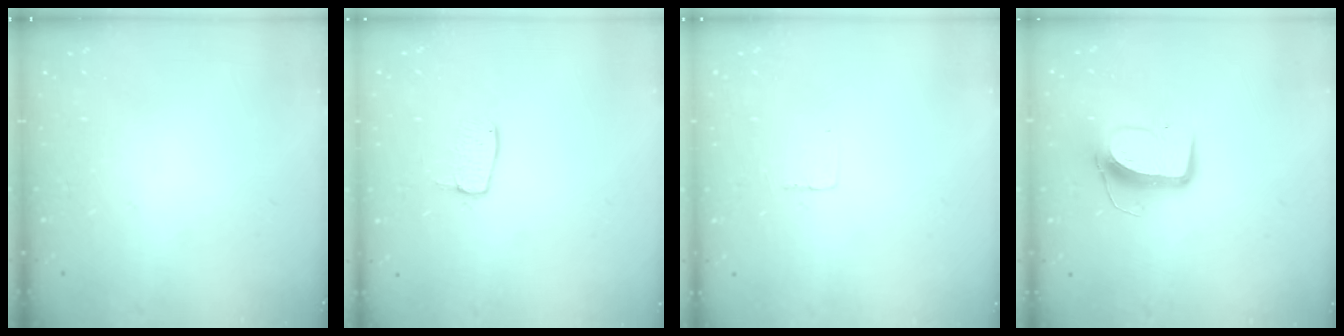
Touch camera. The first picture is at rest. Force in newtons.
{"total": 6.9, "press": 6.9, "slide": 0.4}
{"total": 1.9, "press": 1.9, "slide": 0.1}
{"total": 9.9, "press": 9.8, "slide": 1.0}